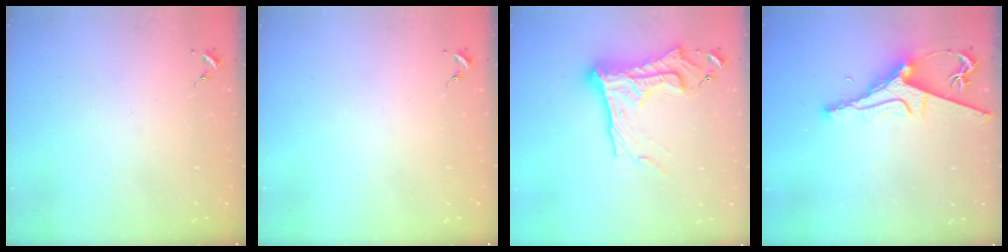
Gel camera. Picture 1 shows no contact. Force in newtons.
{"total": 0.0}
{"total": 19.7, "press": 19.6, "slide": 1.9}
{"total": 9.2, "press": 9.1, "slide": 1.2}